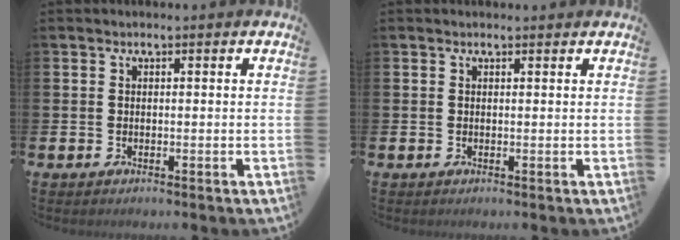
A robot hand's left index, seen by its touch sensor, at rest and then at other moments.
{"total": 0.5, "force": [0.5, 0.1, 0.2], "torque": [0.006, -0.002, 0.007]}